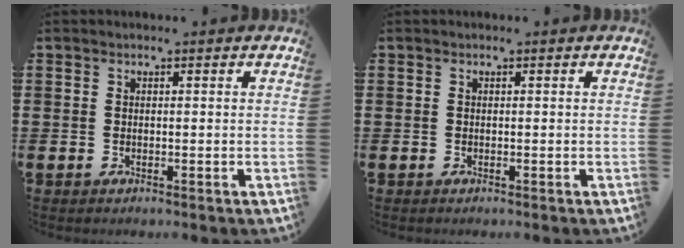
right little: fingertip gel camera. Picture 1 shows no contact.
{"total": 0.0}